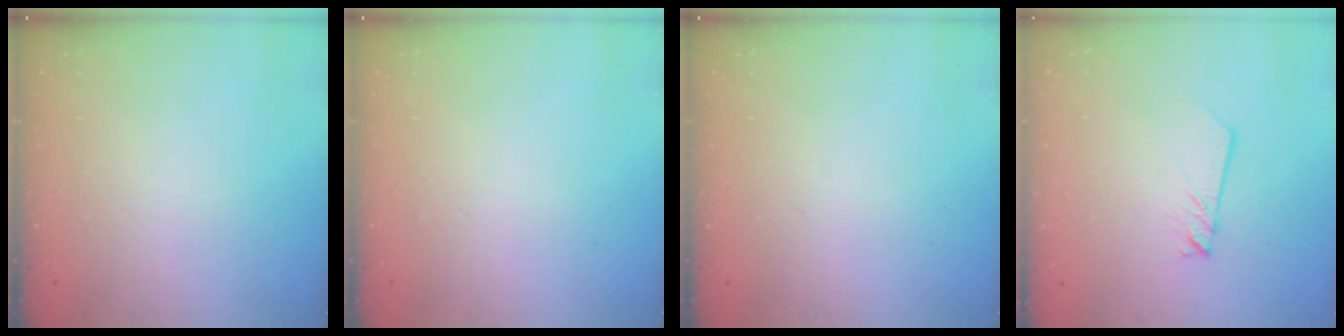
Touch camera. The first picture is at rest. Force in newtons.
{"total": 0.0}
{"total": 0.0}
{"total": 2.5, "press": 2.5, "slide": 0.1}